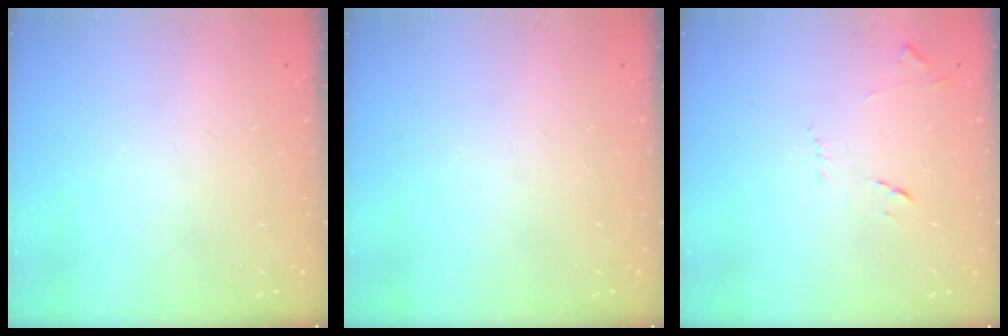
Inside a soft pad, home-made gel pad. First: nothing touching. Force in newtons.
{"total": 0.0}
{"total": 7.8, "press": 7.8, "slide": 0.6}